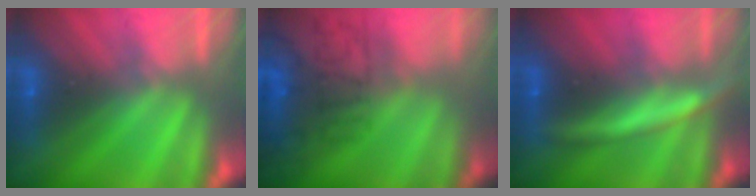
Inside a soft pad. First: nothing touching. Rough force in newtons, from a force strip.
{"total": 7.8}
{"total": 2.9}